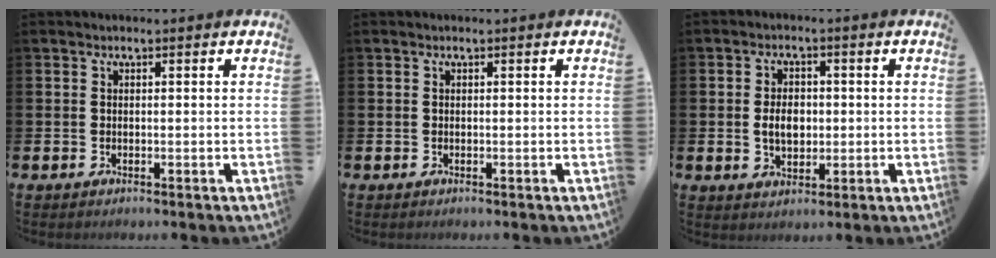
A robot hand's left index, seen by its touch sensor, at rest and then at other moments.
{"total": 0.0}
{"total": 4.1, "force": [0.0, 2.8, 2.9], "torque": [-0.037, 0.002, -0.007]}